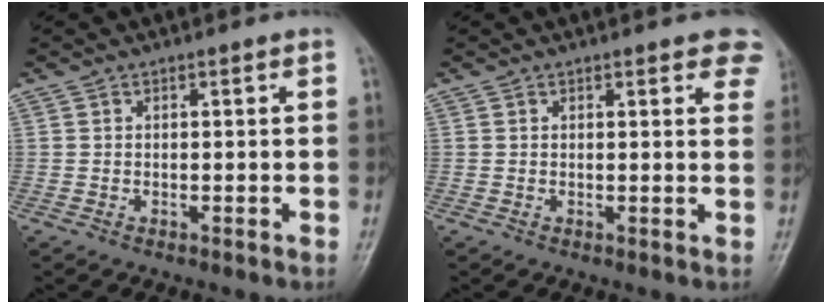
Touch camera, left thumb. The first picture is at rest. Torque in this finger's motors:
{"motor_torque": [0.61, 0.24, 0.29, -0.43, 0.00]}